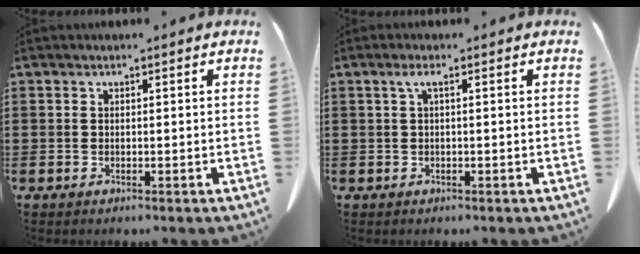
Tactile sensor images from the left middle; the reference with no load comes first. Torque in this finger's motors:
{"motor_torque": [0.40, -0.43, 0.24, 0.03]}